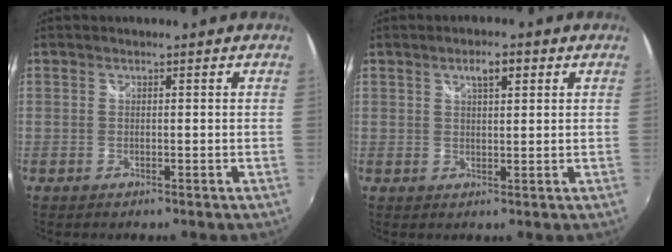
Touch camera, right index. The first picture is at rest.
{"total": 3.6, "force": [1.8, 1.3, 2.9], "torque": [-0.046, 0.009, 0.030]}